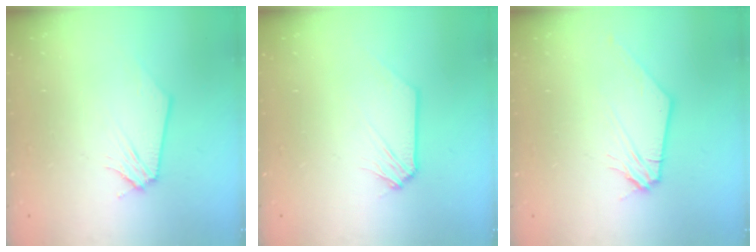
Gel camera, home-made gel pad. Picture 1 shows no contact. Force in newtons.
{"total": 1.1, "press": 1.1, "slide": 0.2}
{"total": 2.4, "press": 2.3, "slide": 0.4}